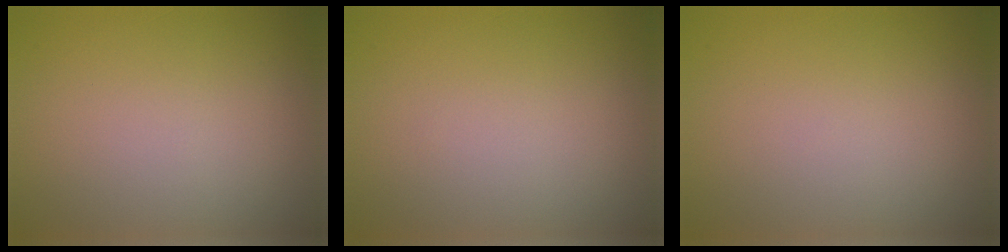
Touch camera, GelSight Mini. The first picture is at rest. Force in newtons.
{"total": 0.0}
{"total": 0.0}